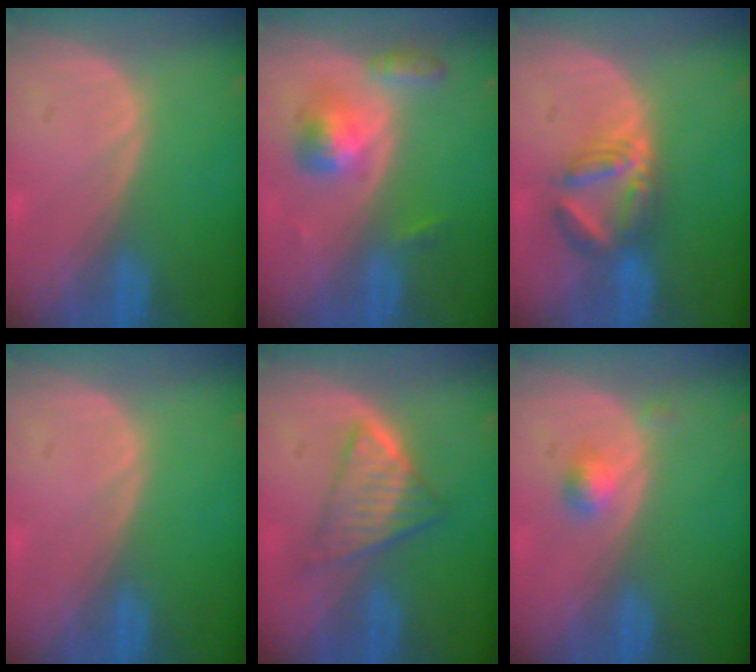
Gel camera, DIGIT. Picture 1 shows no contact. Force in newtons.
{"total": 5.2, "press": 4.9, "slide": 1.7}
{"total": 5.8, "press": 5.7, "slide": 1.2}
{"total": 0.0}
{"total": 5.9, "press": 5.7, "slide": 1.8}
{"total": 2.2, "press": 2.0, "slide": 1.0}